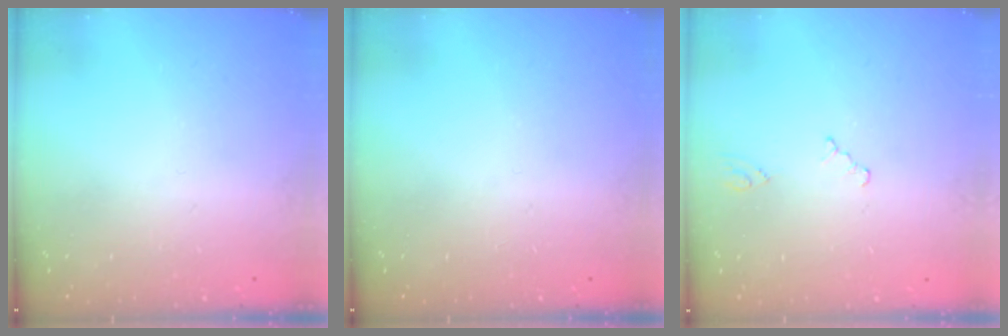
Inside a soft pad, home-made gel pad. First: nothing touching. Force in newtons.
{"total": 0.0}
{"total": 0.0}